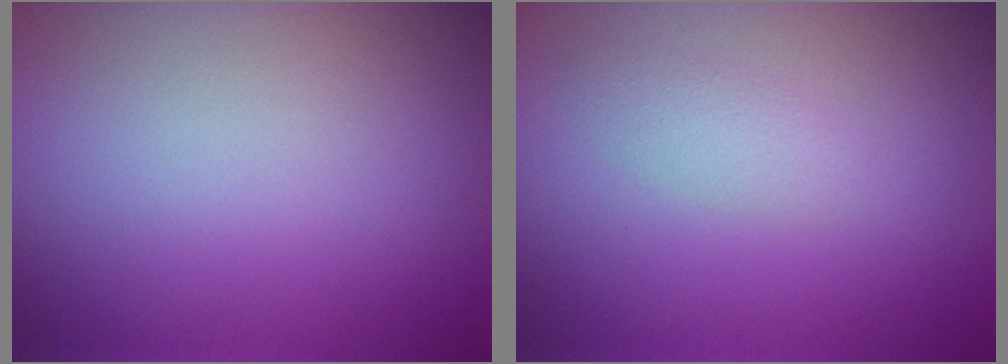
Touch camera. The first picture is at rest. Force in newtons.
{"total": 1.3, "press": 1.3, "slide": 0.1}